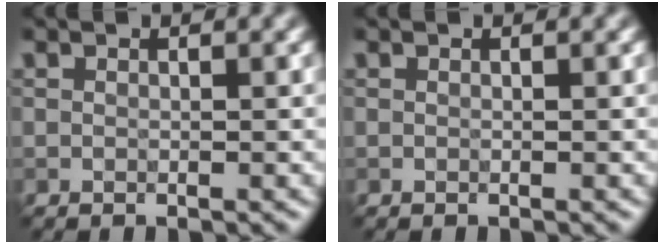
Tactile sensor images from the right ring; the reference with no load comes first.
{"total": 0.0}